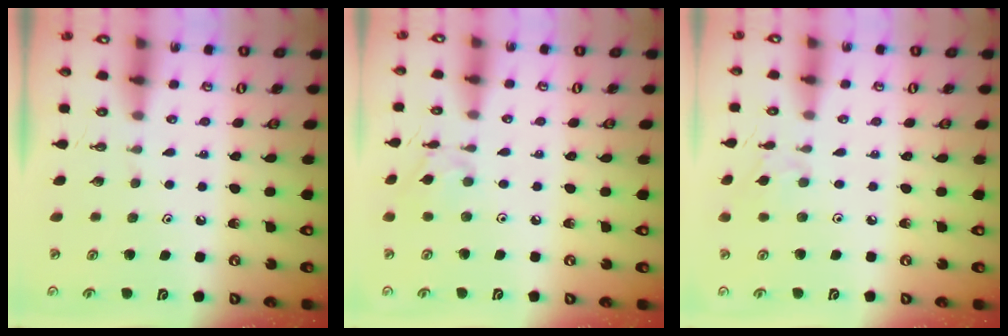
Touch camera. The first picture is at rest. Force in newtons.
{"total": 6.2, "press": 6.2, "slide": 0.4}
{"total": 3.4, "press": 3.4, "slide": 0.6}